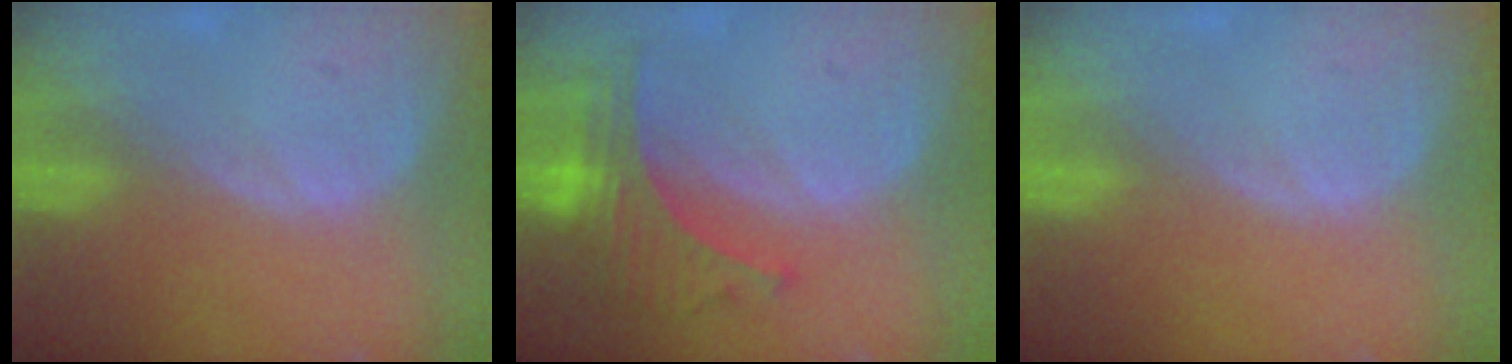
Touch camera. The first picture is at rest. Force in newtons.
{"total": 6.8, "press": 6.3, "slide": 2.5}
{"total": 0.0}